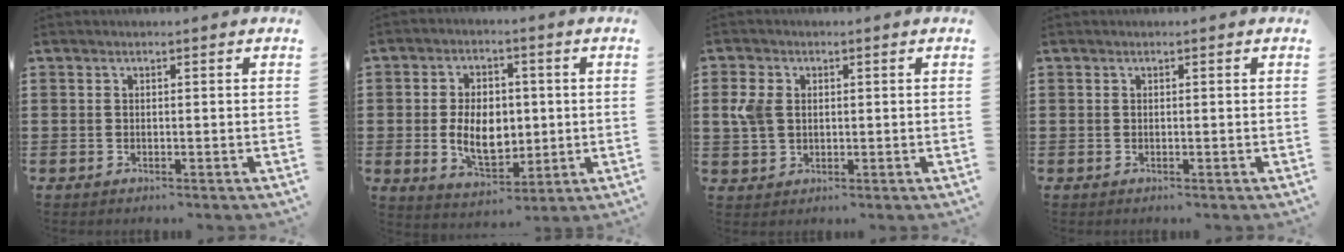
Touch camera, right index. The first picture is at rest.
{"total": 8.3, "force": [-0.2, 5.4, 6.3], "torque": [-0.125, 0.001, -0.010]}
{"total": 4.2, "force": [0.7, 3.0, 2.8], "torque": [-0.086, 0.002, 0.005]}
{"total": 0.0}